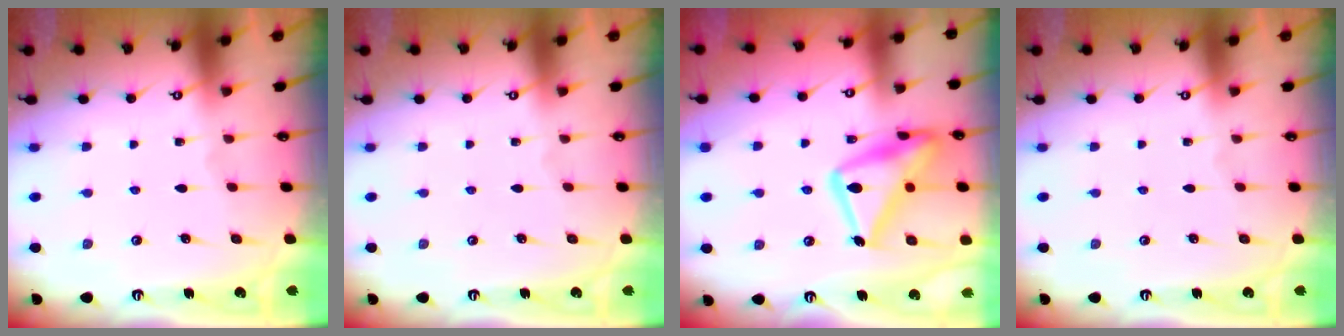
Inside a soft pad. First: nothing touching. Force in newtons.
{"total": 0.0}
{"total": 21.2, "press": 21.2, "slide": 1.4}
{"total": 0.0}